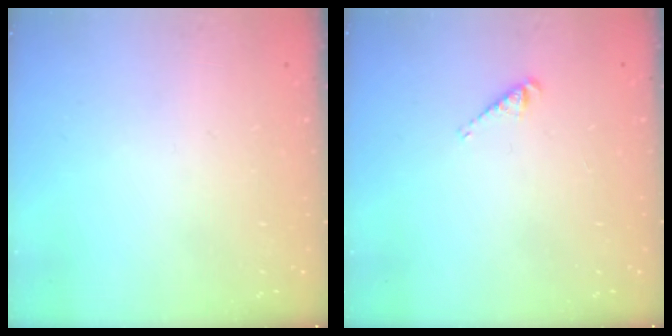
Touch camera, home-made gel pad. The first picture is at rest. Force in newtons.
{"total": 2.8, "press": 2.8, "slide": 0.4}